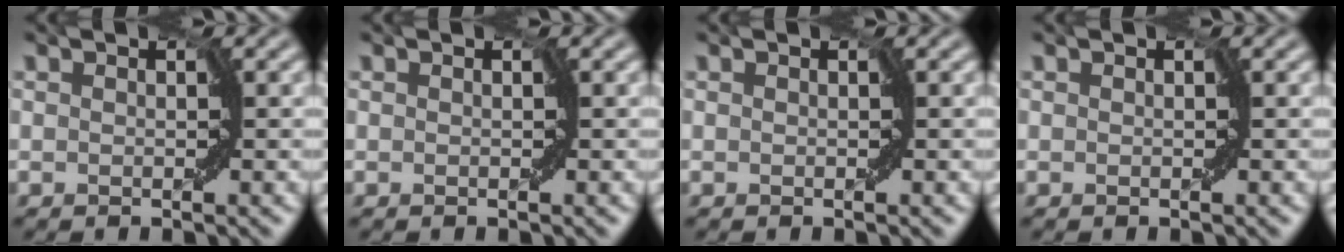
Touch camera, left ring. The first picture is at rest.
{"total": 0.0}
{"total": 0.0}
{"total": 0.0}